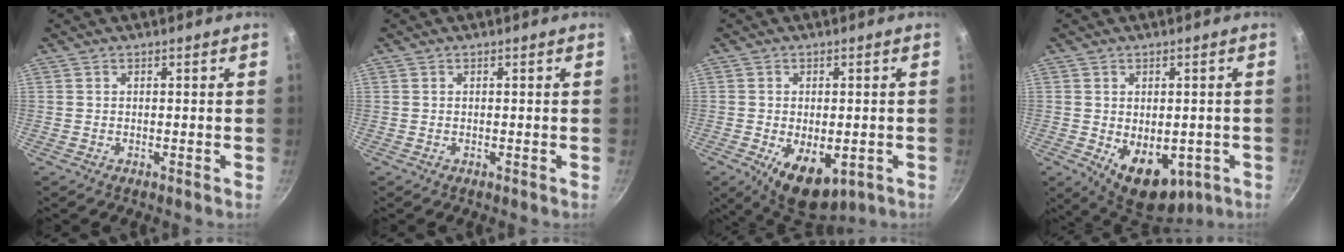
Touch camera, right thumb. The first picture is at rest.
{"total": 0.0}
{"total": 10.1, "force": [-3.2, 5.6, 7.7], "torque": [-0.091, -0.004, -0.030]}
{"total": 11.7, "force": [-3.1, 7.5, 8.4], "torque": [-0.083, -0.011, -0.021]}